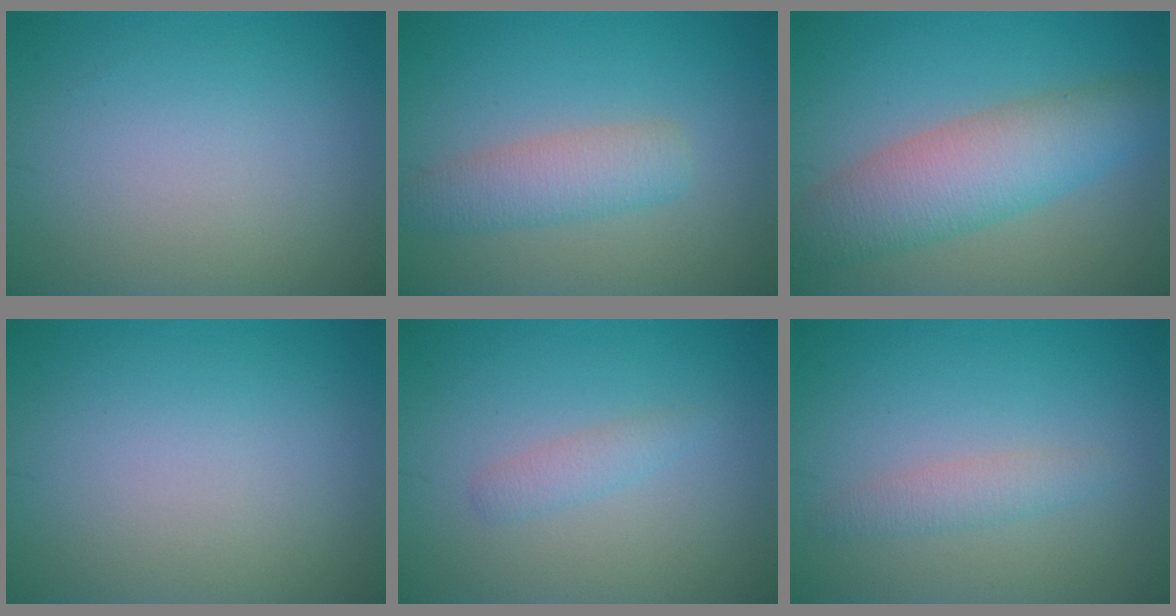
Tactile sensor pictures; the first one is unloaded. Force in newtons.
{"total": 3.5, "press": 3.5, "slide": 0.1}
{"total": 6.8, "press": 6.8, "slide": 0.2}
{"total": 0.0}
{"total": 1.4, "press": 1.4, "slide": 0.1}
{"total": 1.8, "press": 1.8, "slide": 0.1}